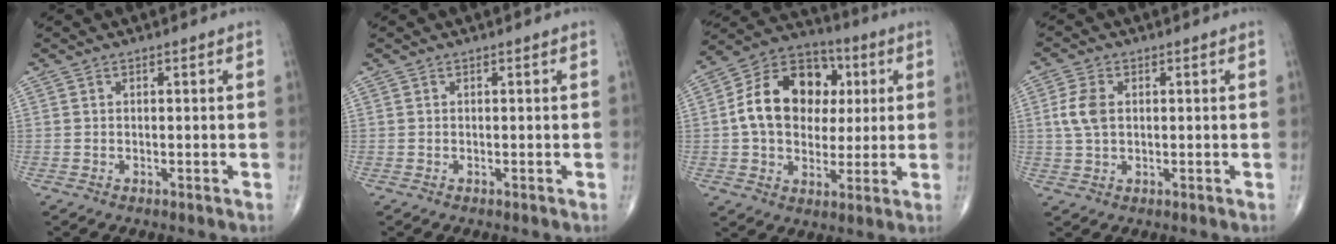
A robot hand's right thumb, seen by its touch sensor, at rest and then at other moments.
{"total": 0.0}
{"total": 17.5, "force": [2.3, 13.1, 11.4], "torque": [-0.157, 0.018, 0.031]}
{"total": 5.1, "force": [0.8, 3.2, 3.9], "torque": [-0.087, 0.003, 0.014]}